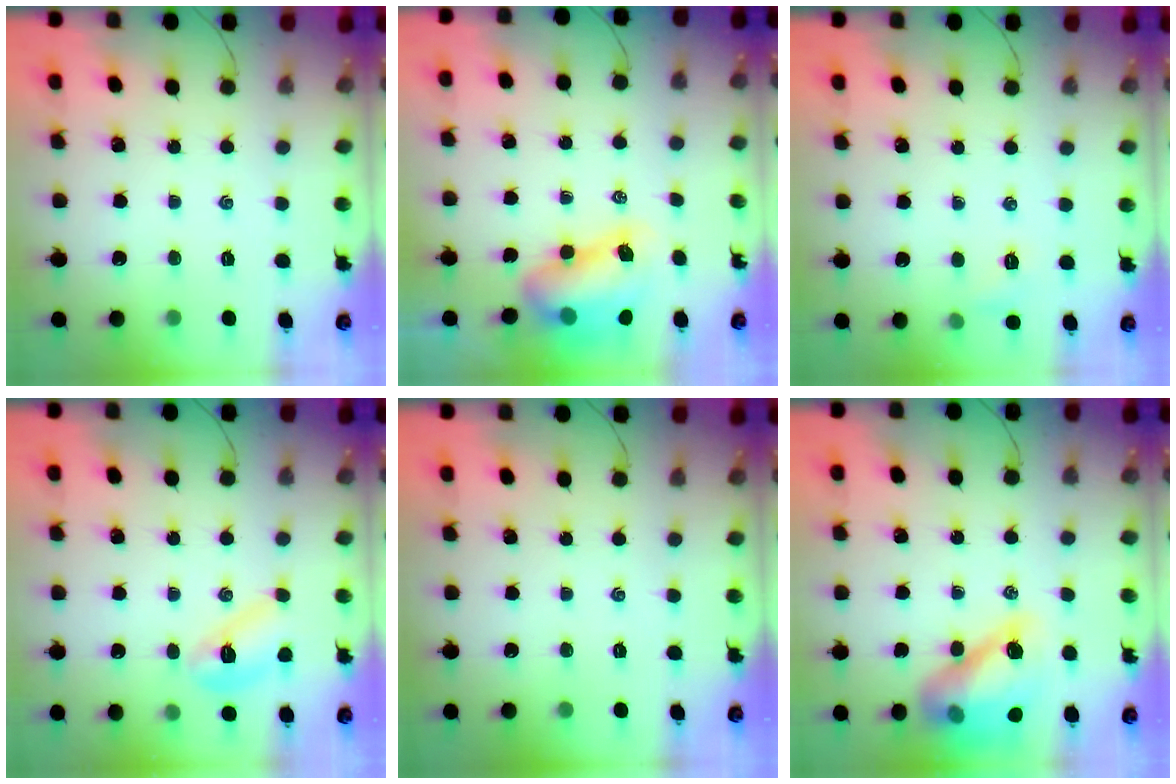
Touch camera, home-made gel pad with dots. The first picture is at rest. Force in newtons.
{"total": 9.9, "press": 9.5, "slide": 2.7}
{"total": 5.5, "press": 5.4, "slide": 1.2}
{"total": 8.6, "press": 8.6, "slide": 0.5}
{"total": 0.0}
{"total": 14.9, "press": 14.3, "slide": 4.2}